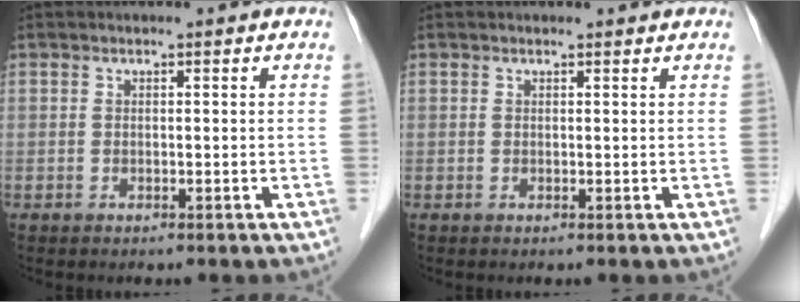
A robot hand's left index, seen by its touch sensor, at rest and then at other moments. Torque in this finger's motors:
{"motor_torque": [0.82, -0.81, -0.02, 0.00]}